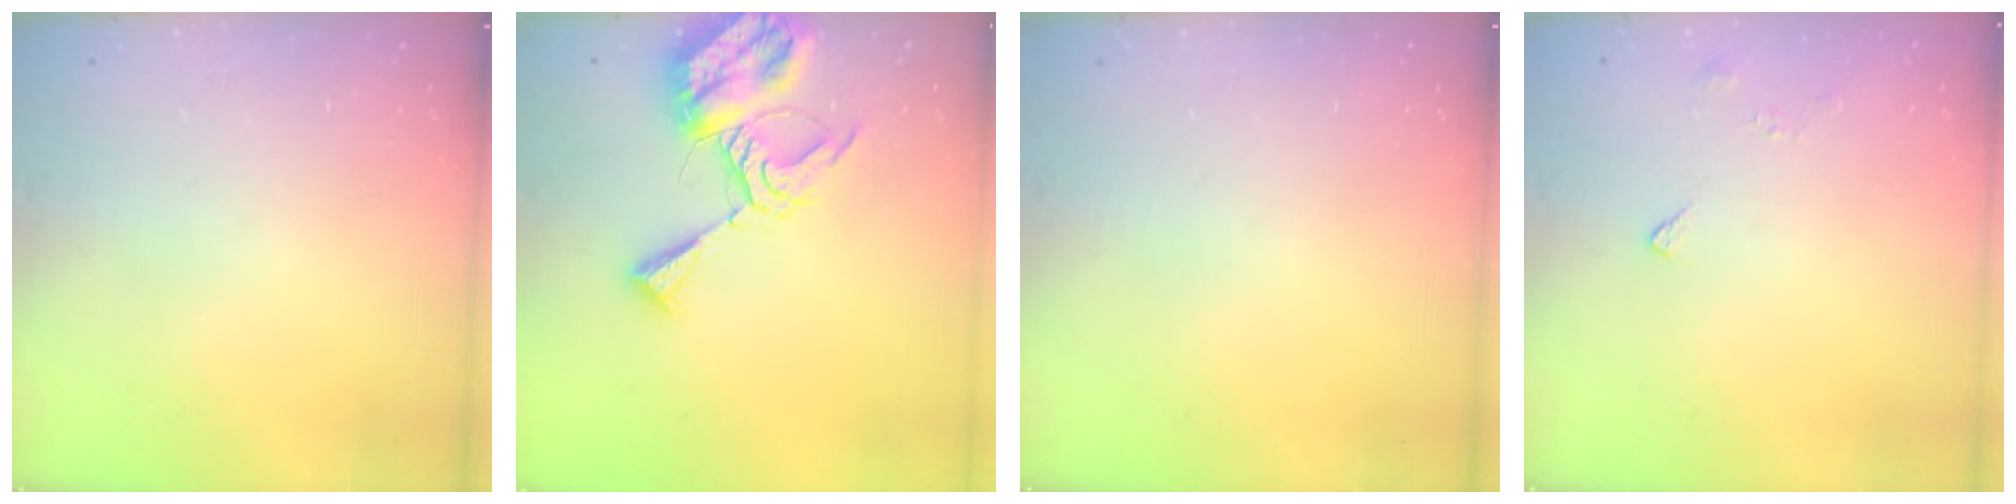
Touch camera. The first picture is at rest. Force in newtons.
{"total": 13.2, "press": 13.1, "slide": 1.1}
{"total": 0.0}
{"total": 2.6, "press": 2.6, "slide": 0.5}